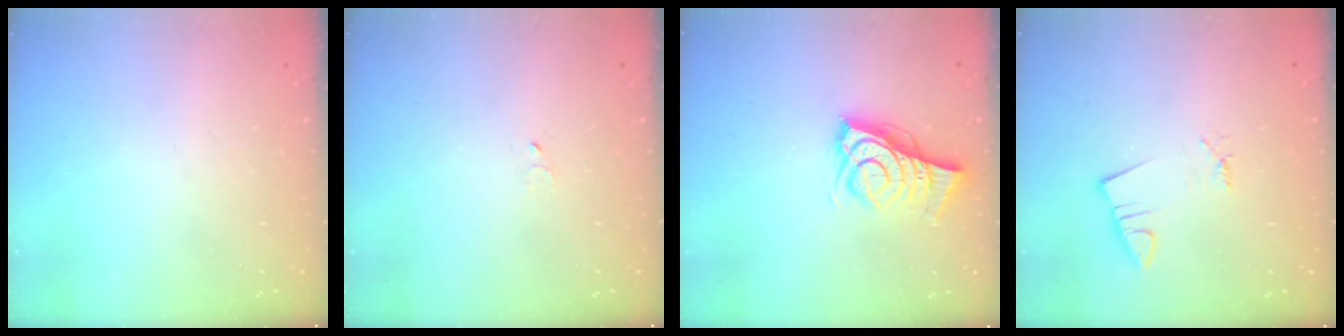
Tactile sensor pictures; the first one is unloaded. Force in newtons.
{"total": 2.4, "press": 2.4, "slide": 0.2}
{"total": 8.8, "press": 8.6, "slide": 1.8}
{"total": 1.0, "press": 1.0, "slide": 0.0}